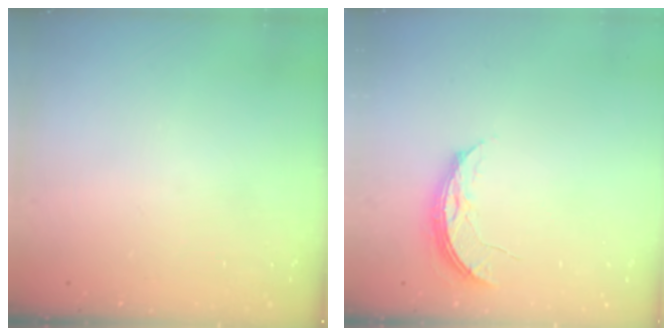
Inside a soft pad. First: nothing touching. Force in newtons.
{"total": 5.6, "press": 5.6, "slide": 0.5}